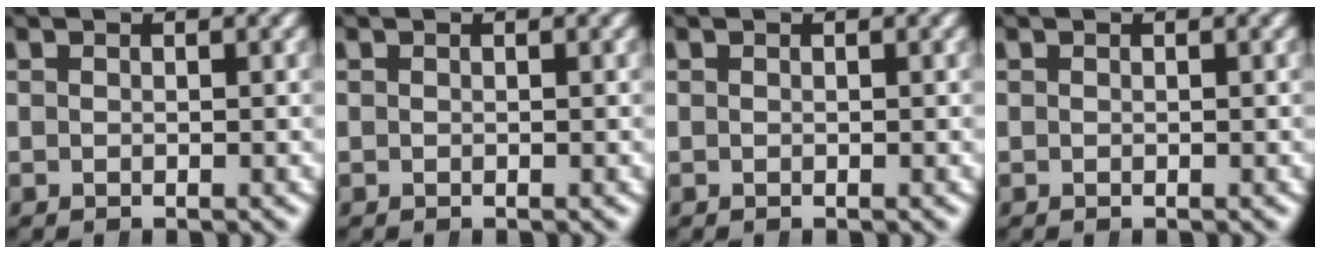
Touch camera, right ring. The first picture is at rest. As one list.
[{"total": 0.0}, {"total": 0.0}, {"total": 0.0}]